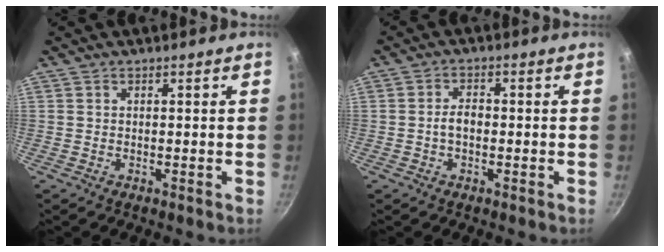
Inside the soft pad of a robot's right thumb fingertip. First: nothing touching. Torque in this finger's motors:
{"motor_torque": [-0.23, 0.01, 0.66, 0.27, 0.02]}